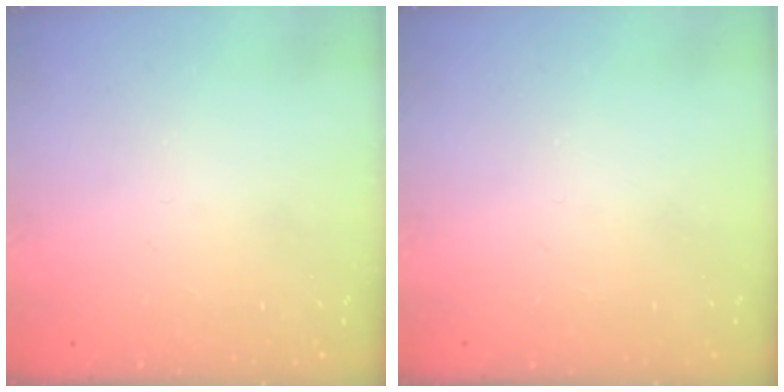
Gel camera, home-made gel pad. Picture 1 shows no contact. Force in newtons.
{"total": 0.0}